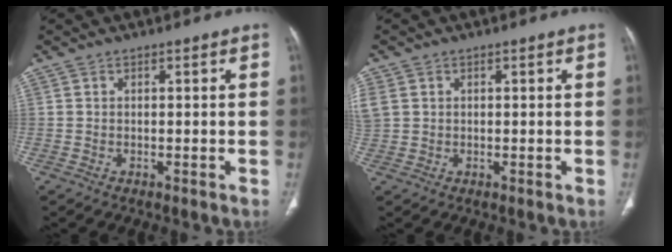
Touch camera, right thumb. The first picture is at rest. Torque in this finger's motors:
{"motor_torque": [-1.16, 2.15, 2.17, 0.48, 0.82]}